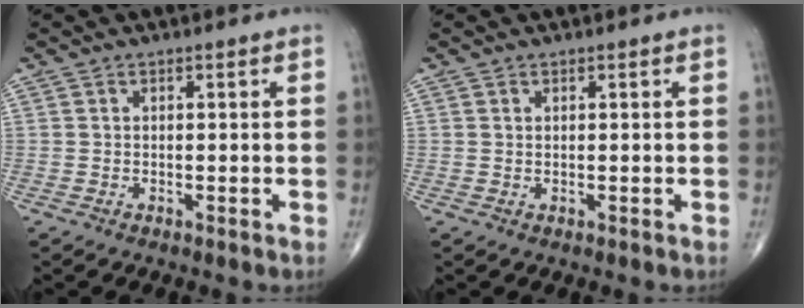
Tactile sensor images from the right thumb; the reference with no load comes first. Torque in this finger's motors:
{"motor_torque": [-0.22, 0.09, -0.15, 0.01, 0.02]}